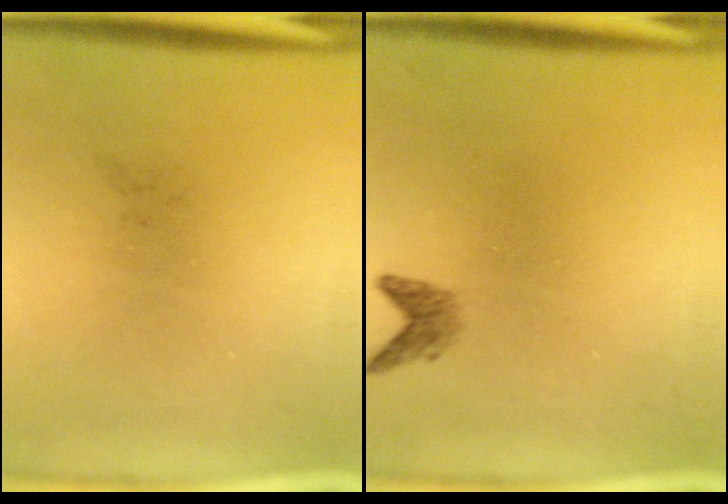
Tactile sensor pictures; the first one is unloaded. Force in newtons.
{"total": 1.5}